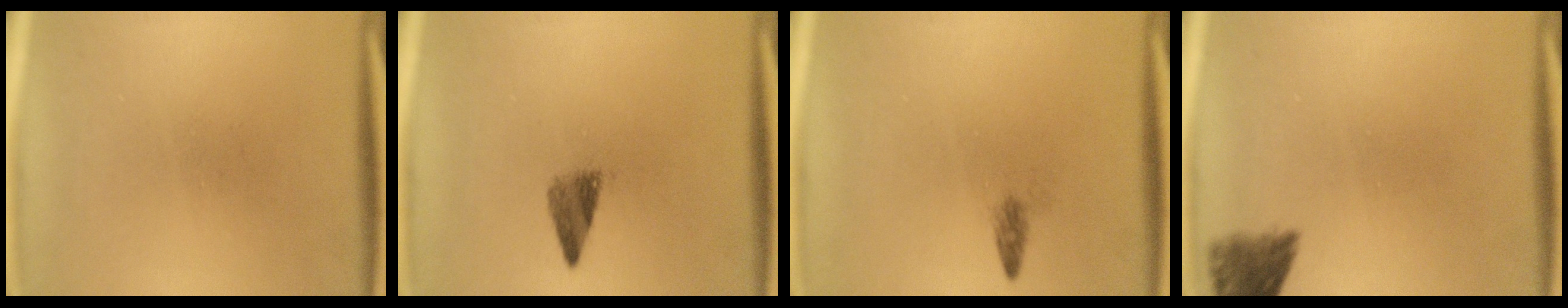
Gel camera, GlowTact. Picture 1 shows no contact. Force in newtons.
{"total": 2.9}
{"total": 1.1}
{"total": 4.6}